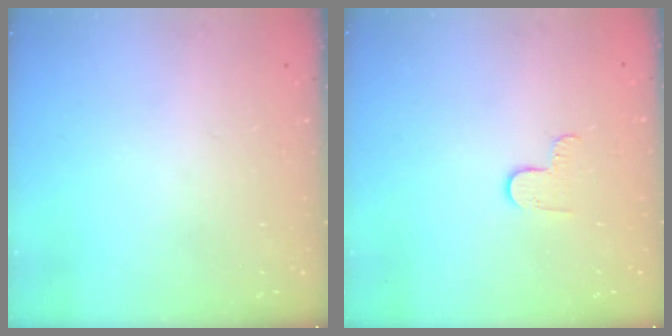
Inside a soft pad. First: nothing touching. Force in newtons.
{"total": 3.3, "press": 3.3, "slide": 0.4}